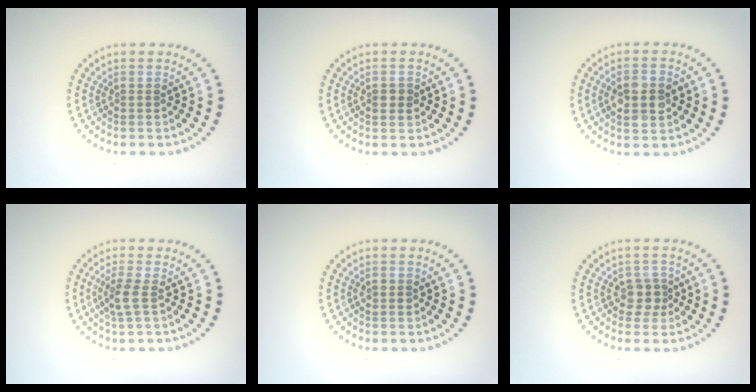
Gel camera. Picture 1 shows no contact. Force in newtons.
{"total": 1.4, "press": 1.4, "slide": 0.1}
{"total": 3.8, "press": 3.8, "slide": 0.1}
{"total": 2.0, "press": 1.7, "slide": 1.0}
{"total": 1.1, "press": 1.1, "slide": 0.1}
{"total": 2.0, "press": 1.8, "slide": 1.0}